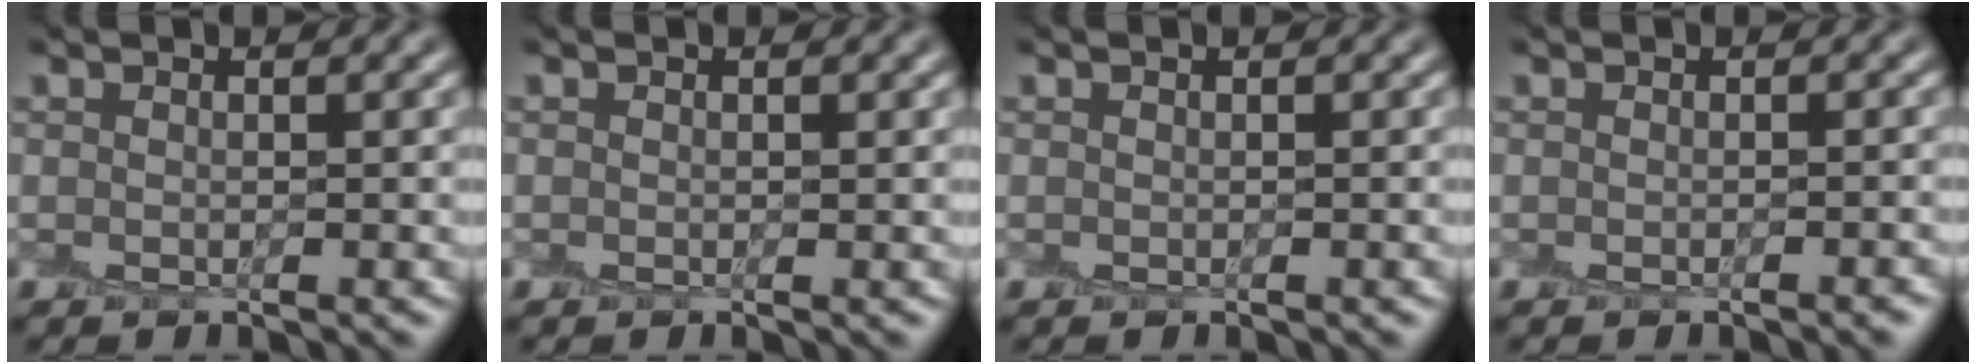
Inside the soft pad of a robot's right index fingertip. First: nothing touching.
{"total": 0.0}
{"total": 0.0}
{"total": 1.1, "force": [-0.7, 0.2, 0.9], "torque": [-0.009, -0.001, -0.009]}